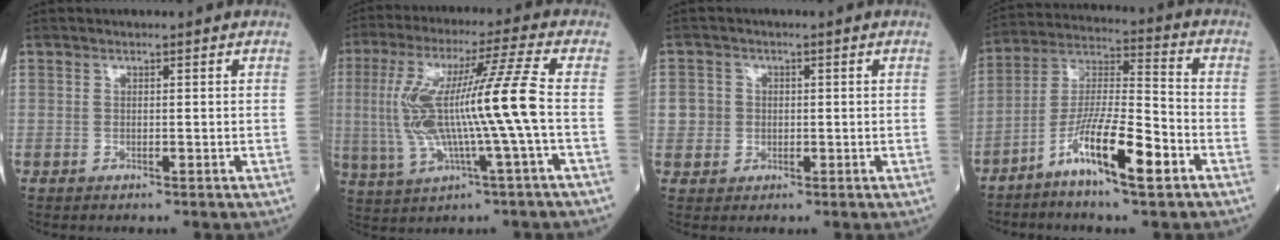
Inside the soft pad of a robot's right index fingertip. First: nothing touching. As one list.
[{"total": 14.8, "force": [-0.6, -0.6, 14.8], "torque": [-0.299, 0.019, -0.011]}, {"total": 3.0, "force": [0.1, 3.0, 0.5], "torque": [-0.003, 0.008, 0.001]}, {"total": 12.0, "force": [-6.5, 1.2, 10.0], "torque": [-0.190, -0.004, -0.124]}]